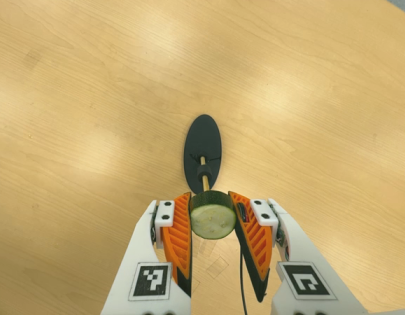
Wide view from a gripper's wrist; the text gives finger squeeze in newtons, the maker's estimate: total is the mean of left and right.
{"total": 10.9, "left": 10.1, "right": 11.8}